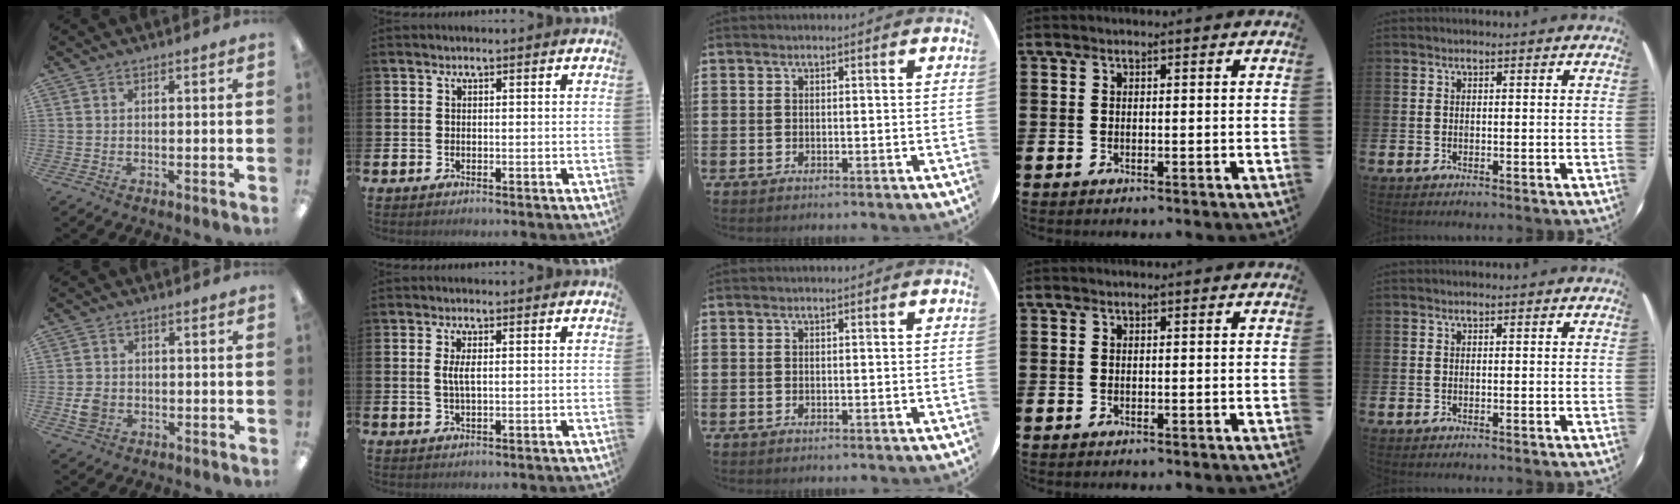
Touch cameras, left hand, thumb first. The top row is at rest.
{"thumb": {"total": 4.0, "force": [-1.0, 3.3, 2.0], "torque": [-0.031, 0.002, -0.019]}, "index": {"total": 2.3, "force": [0.4, 0.7, 2.1], "torque": [-0.041, 0.003, 0.005]}}